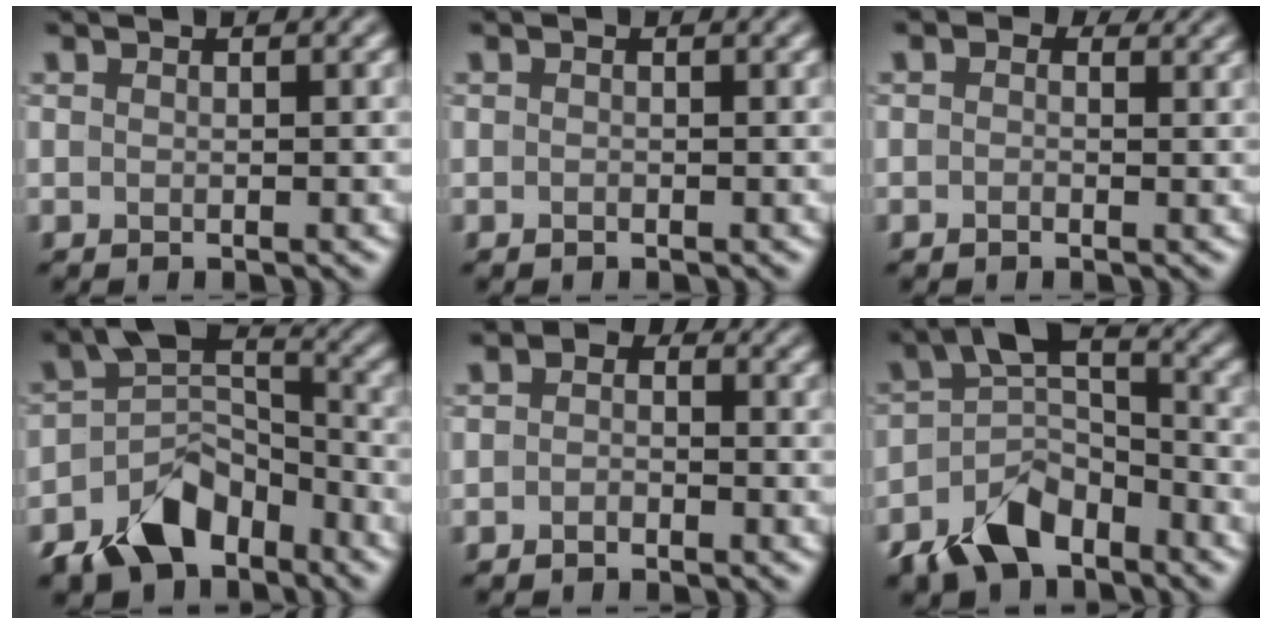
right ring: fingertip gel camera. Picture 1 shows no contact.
{"total": 0.0}
{"total": 1.2, "force": [0.1, 1.0, 0.6], "torque": [-0.008, 0.000, -0.011]}
{"total": 8.0, "force": [-5.0, 4.8, 4.0], "torque": [-0.065, 0.002, -0.104]}
{"total": 1.6, "force": [-0.6, 1.3, 0.7], "torque": [-0.001, 0.004, -0.023]}
{"total": 7.2, "force": [-4.4, 3.8, 4.3], "torque": [-0.079, 0.006, -0.096]}